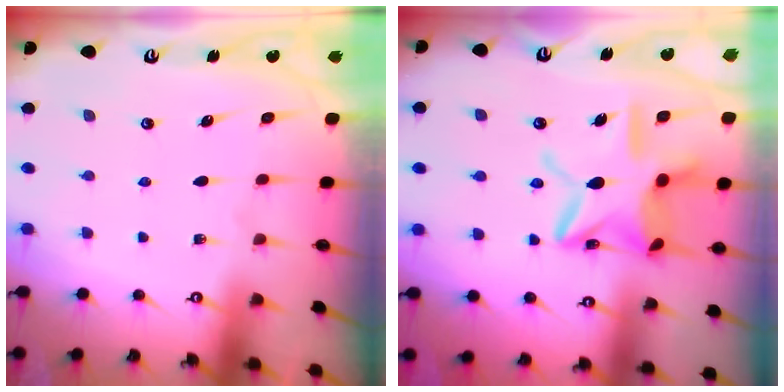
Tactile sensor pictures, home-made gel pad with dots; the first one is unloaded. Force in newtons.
{"total": 16.8, "press": 16.7, "slide": 1.6}